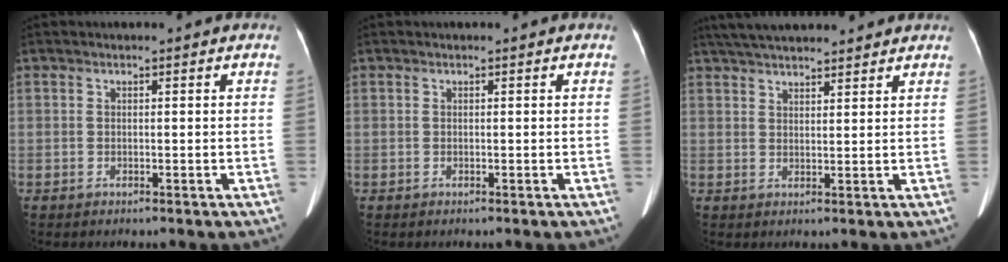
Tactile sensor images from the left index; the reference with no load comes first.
{"total": 0.0}
{"total": 12.6, "force": [11.1, 2.3, 5.4], "torque": [-0.088, 0.048, 0.168]}